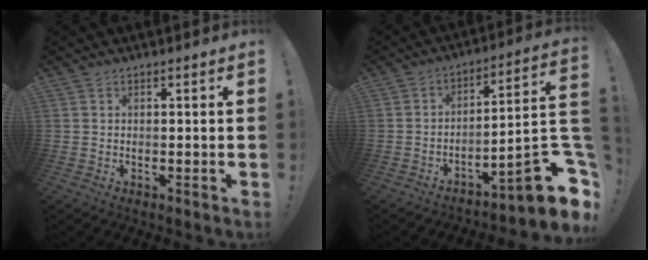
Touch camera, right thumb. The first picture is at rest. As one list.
[{"total": 13.7, "force": [-8.1, 2.9, 10.7], "torque": [-0.099, 0.026, -0.133]}]